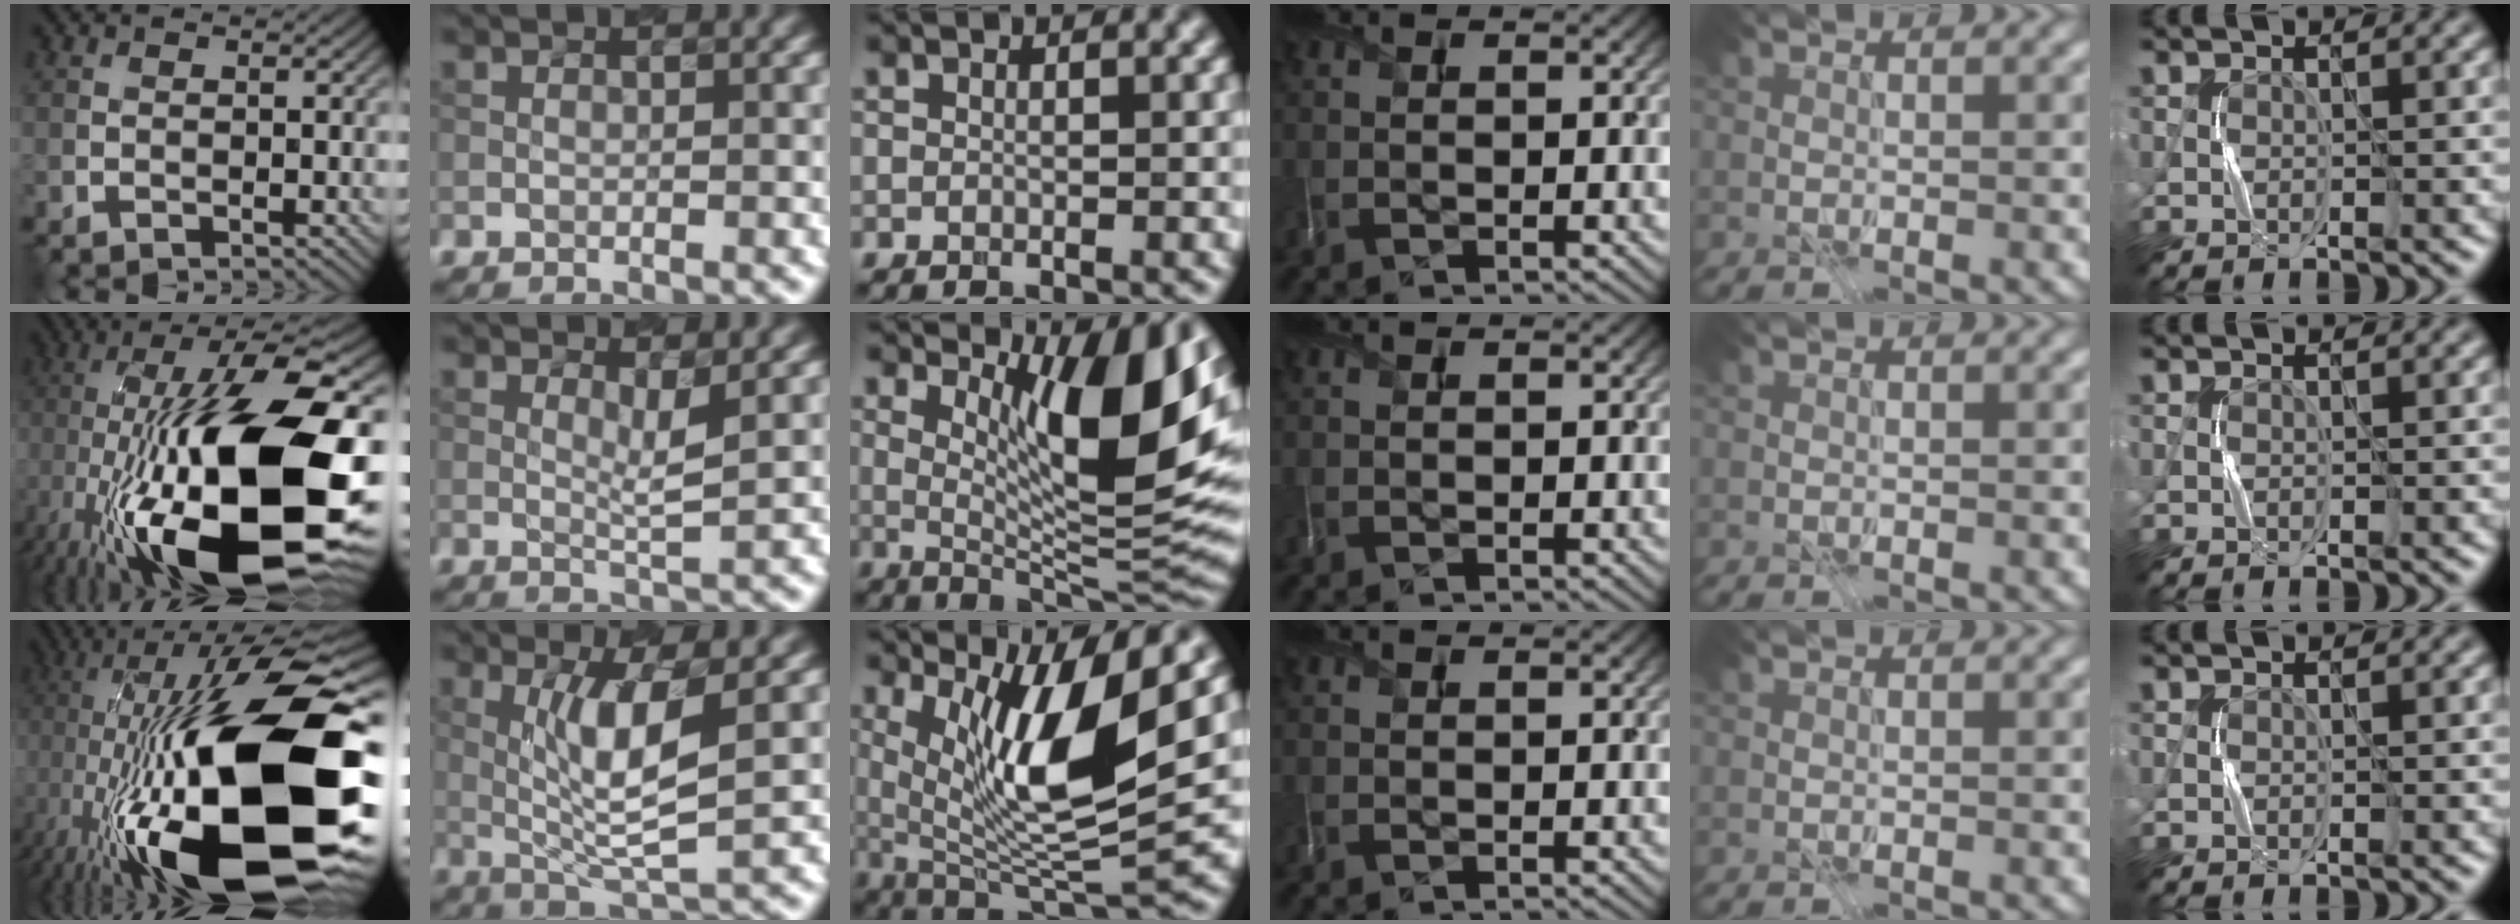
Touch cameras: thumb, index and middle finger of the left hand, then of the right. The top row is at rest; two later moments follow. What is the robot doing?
{"motion": "press", "object": "grip strengthener"}